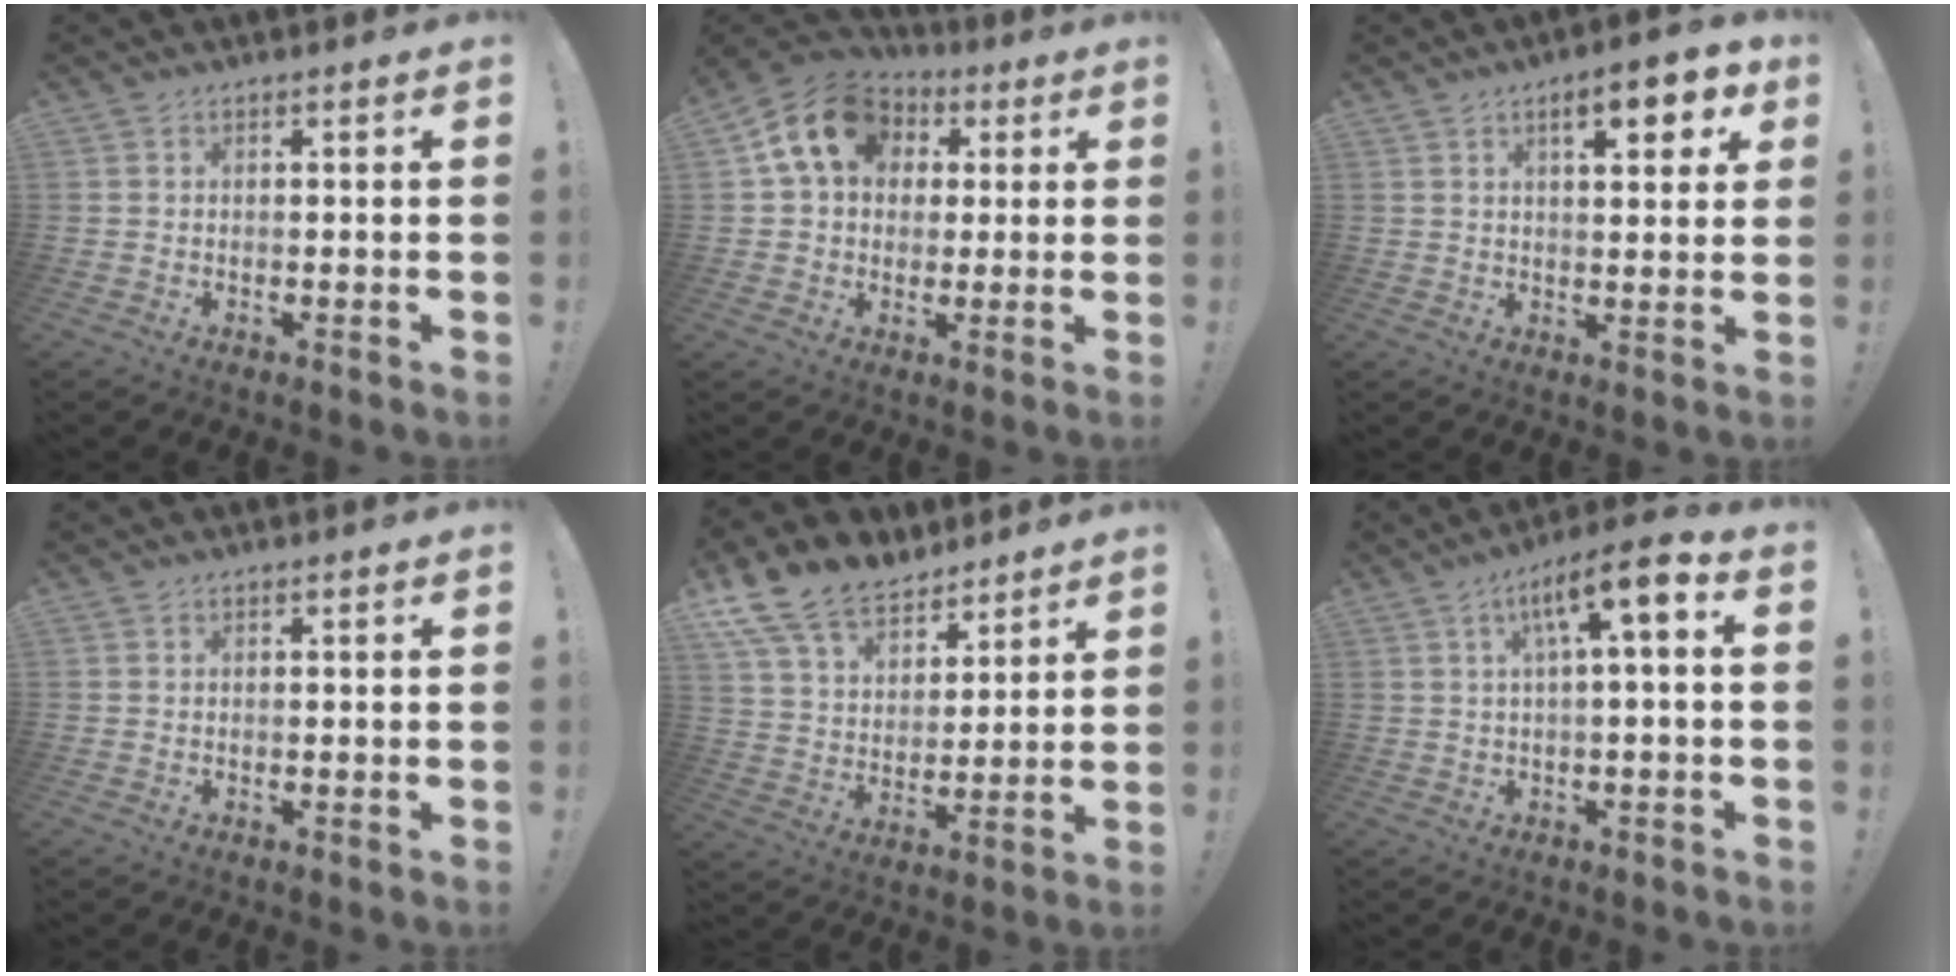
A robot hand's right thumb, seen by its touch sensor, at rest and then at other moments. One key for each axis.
{"total": 14.3, "fx": 4.8, "fy": 11.1, "fz": 7.7, "tx": -0.113, "ty": -0.003, "tz": 0.094}
{"total": 9.1, "fx": 4.3, "fy": 2.9, "fz": 7.5, "tx": -0.095, "ty": -0.013, "tz": 0.064}
{"total": 0.0}
{"total": 15.3, "fx": 11.2, "fy": 8.7, "fz": 5.5, "tx": -0.105, "ty": -0.075, "tz": 0.213}
{"total": 9.9, "fx": 2.4, "fy": 1.7, "fz": 9.4, "tx": -0.145, "ty": -0.012, "tz": 0.033}